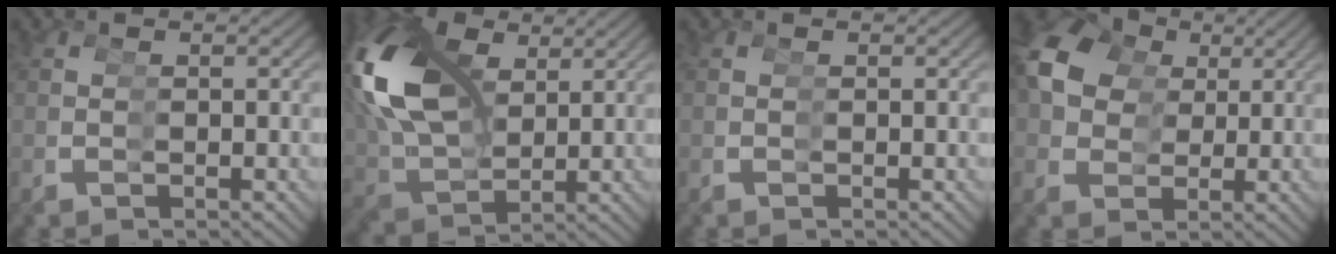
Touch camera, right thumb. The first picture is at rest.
{"total": 13.7, "force": [4.6, 9.1, 9.1], "torque": [-0.199, 0.007, 0.069]}
{"total": 0.0}
{"total": 11.4, "force": [4.1, 8.7, 6.1], "torque": [-0.121, 0.014, 0.060]}